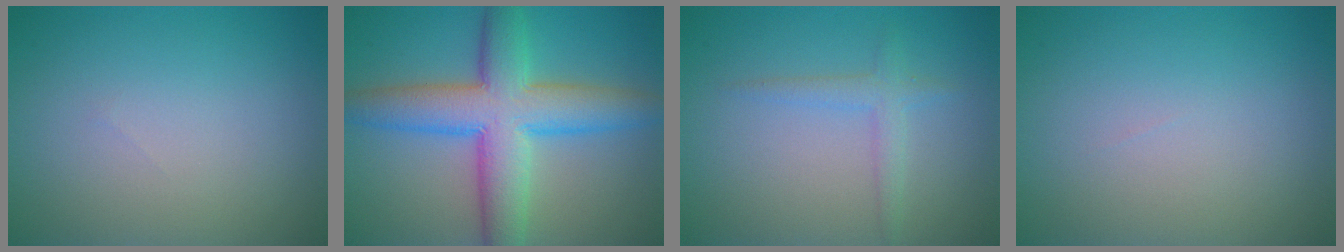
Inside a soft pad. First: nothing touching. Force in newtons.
{"total": 8.9, "press": 8.9, "slide": 0.2}
{"total": 1.8, "press": 1.8, "slide": 0.2}
{"total": 0.0}